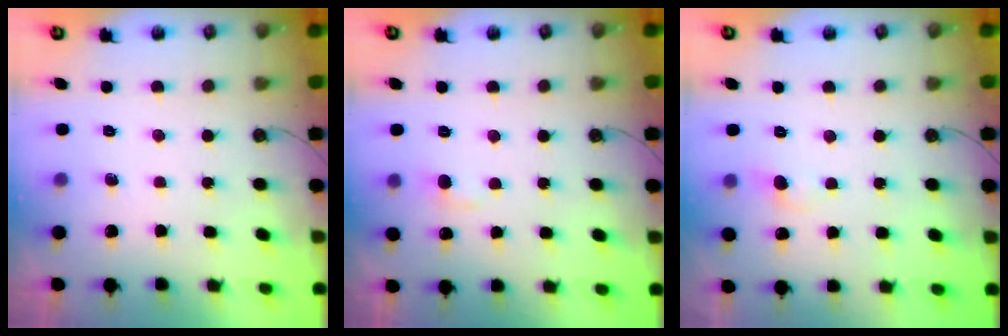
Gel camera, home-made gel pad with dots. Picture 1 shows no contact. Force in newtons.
{"total": 1.5, "press": 1.3, "slide": 0.8}
{"total": 2.7, "press": 2.6, "slide": 0.8}